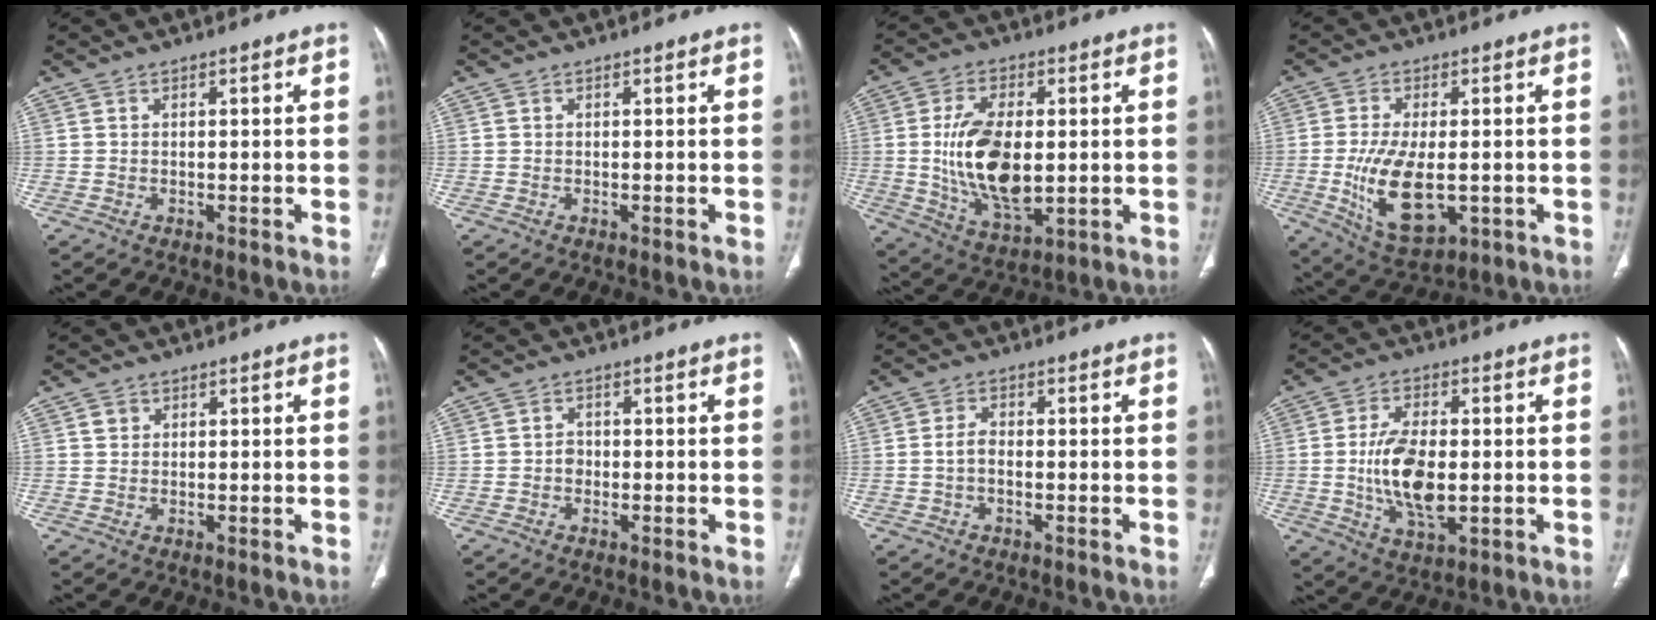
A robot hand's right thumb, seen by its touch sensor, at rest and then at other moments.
{"total": 0.0}
{"total": 15.2, "force": [0.3, 7.9, 13.0], "torque": [-0.239, -0.015, 0.015]}
{"total": 12.8, "force": [-2.2, 6.4, 10.9], "torque": [-0.198, -0.016, -0.023]}
{"total": 1.6, "force": [0.7, 1.4, 0.4], "torque": [0.001, -0.001, 0.009]}
{"total": 1.5, "force": [-0.4, 1.3, 0.7], "torque": [-0.002, 0.007, -0.010]}
{"total": 2.7, "force": [-0.5, 1.5, 2.2], "torque": [-0.045, 0.008, -0.012]}
{"total": 11.5, "force": [-0.8, 5.7, 10.0], "torque": [-0.189, -0.005, -0.010]}